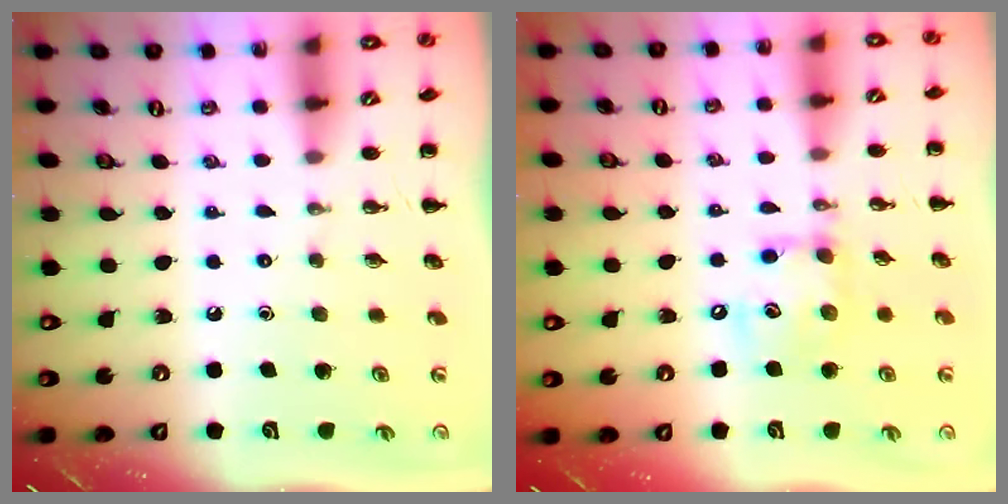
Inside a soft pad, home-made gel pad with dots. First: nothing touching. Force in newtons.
{"total": 11.5, "press": 11.3, "slide": 1.8}